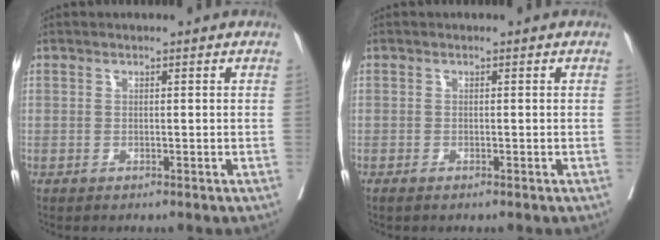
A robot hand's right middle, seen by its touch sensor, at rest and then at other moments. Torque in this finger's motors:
{"motor_torque": [-0.15, 0.06, 0.09, 0.00]}